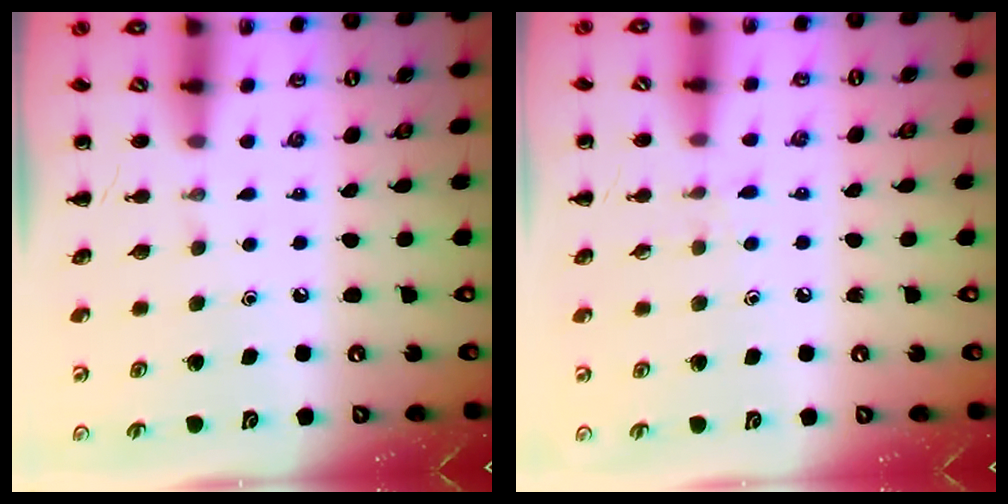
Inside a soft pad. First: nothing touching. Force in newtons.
{"total": 5.8, "press": 5.3, "slide": 2.4}